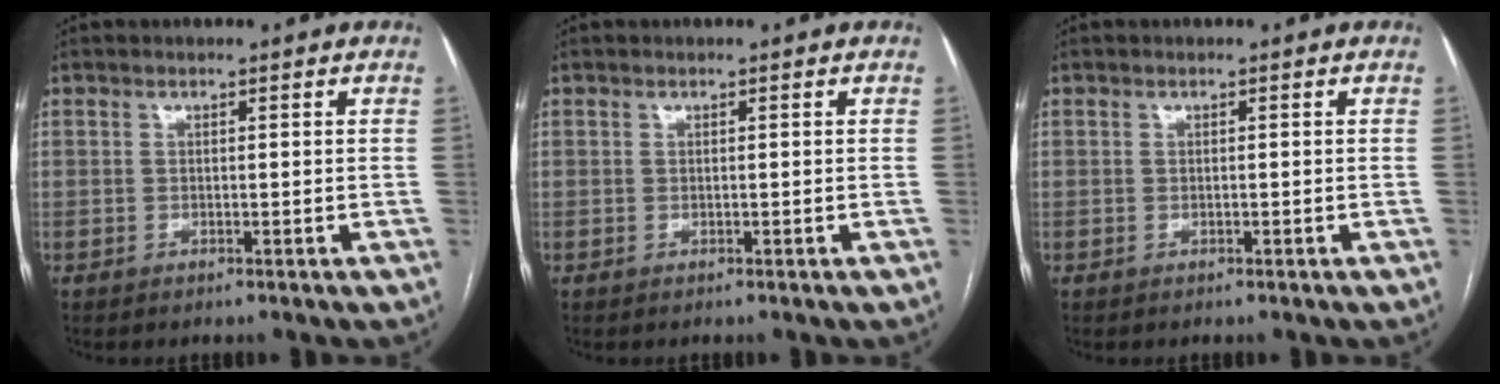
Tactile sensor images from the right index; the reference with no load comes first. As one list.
[{"total": 0.0}, {"total": 0.0}]